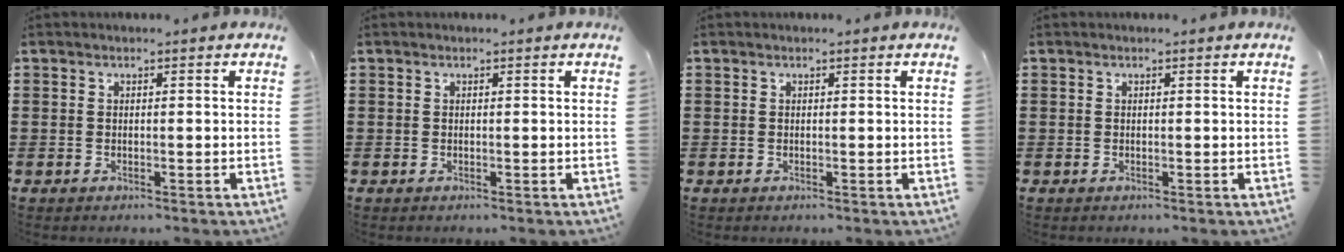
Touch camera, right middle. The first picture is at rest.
{"total": 0.0}
{"total": 0.0}
{"total": 0.0}